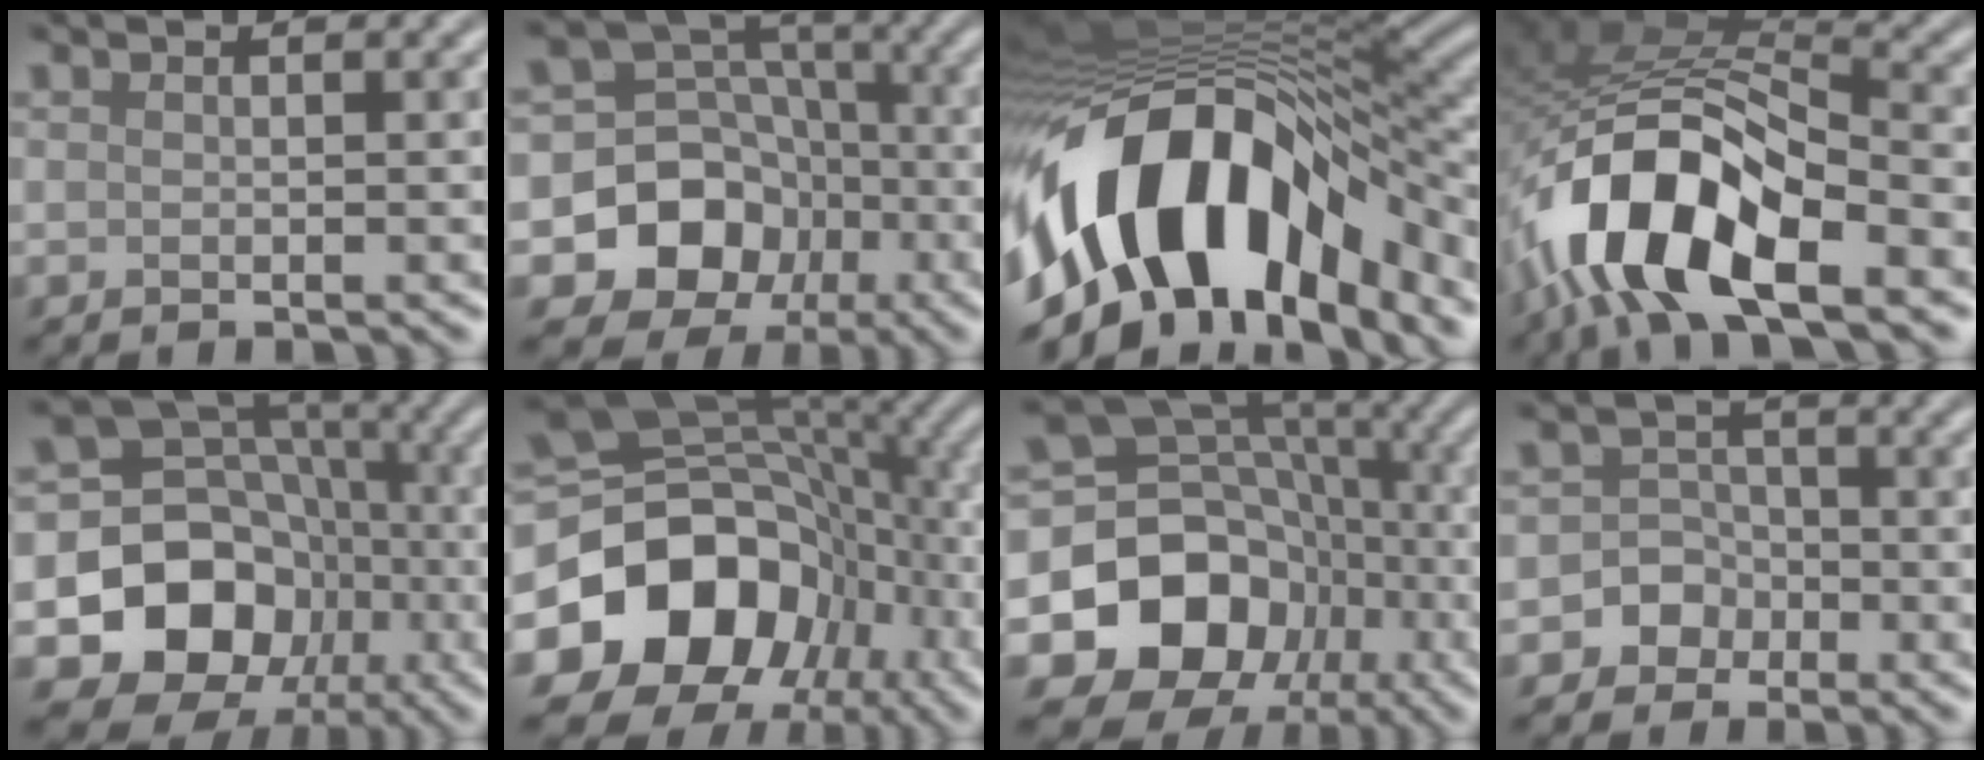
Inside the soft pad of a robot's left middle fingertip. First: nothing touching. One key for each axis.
{"total": 8.7, "fx": -2.7, "fy": 7.6, "fz": 3.1, "tx": -0.049, "ty": 0.007, "tz": -0.068}
{"total": 15.4, "fx": -6.0, "fy": 8.3, "fz": 11.5, "tx": -0.199, "ty": 0.010, "tz": -0.102}
{"total": 11.7, "fx": -5.6, "fy": 5.4, "fz": 8.6, "tx": -0.164, "ty": 0.003, "tz": -0.106}
{"total": 12.4, "fx": -3.0, "fy": 10.6, "fz": 5.7, "tx": -0.101, "ty": -0.005, "tz": -0.058}
{"total": 16.2, "fx": -3.8, "fy": 13.0, "fz": 8.9, "tx": -0.191, "ty": -0.030, "tz": -0.056}
{"total": 14.0, "fx": -3.8, "fy": 11.6, "fz": 6.7, "tx": -0.134, "ty": -0.011, "tz": -0.067}
{"total": 4.0, "fx": -1.6, "fy": 3.6, "fz": 0.5, "tx": 0.026, "ty": 0.010, "tz": -0.046}